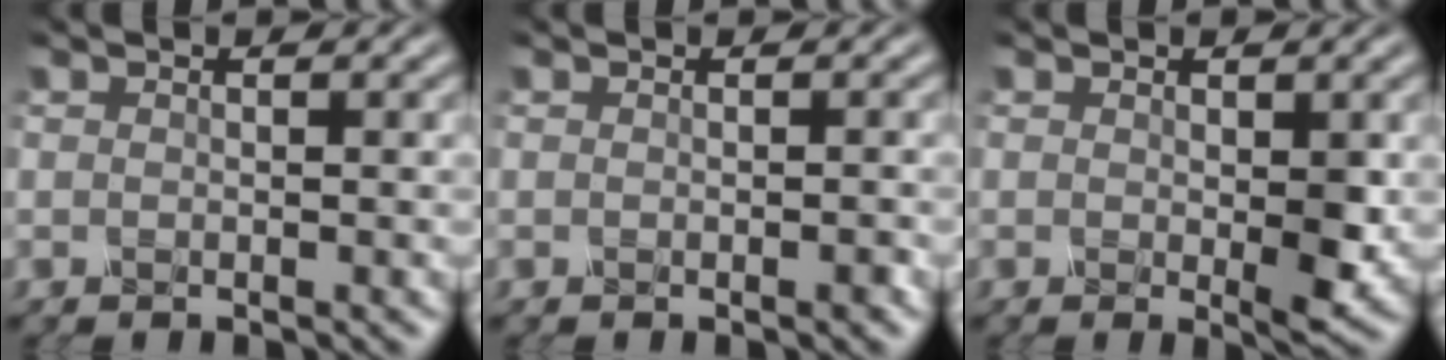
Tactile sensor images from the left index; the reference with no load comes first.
{"total": 1.1, "force": [-0.7, 0.2, 0.8], "torque": [-0.005, 0.006, -0.006]}
{"total": 2.4, "force": [-0.3, 0.7, 2.3], "torque": [-0.050, -0.004, 0.002]}